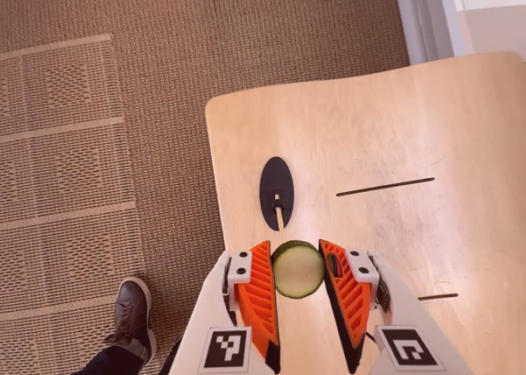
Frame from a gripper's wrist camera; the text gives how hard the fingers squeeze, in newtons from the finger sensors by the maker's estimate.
{"total": 10.0, "left": 10.1, "right": 10.0}